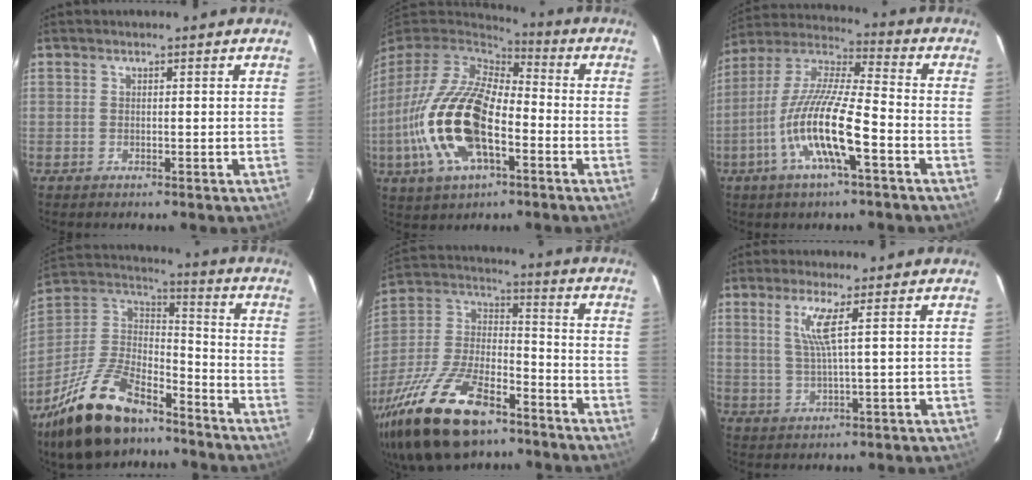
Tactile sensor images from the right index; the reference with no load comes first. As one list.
[{"total": 20.8, "force": [-5.5, 9.9, 17.4], "torque": [-0.373, -0.020, -0.103]}, {"total": 15.5, "force": [-6.1, 2.5, 14.1], "torque": [-0.279, -0.009, -0.125]}, {"total": 23.3, "force": [-16.5, 9.8, 13.2], "torque": [-0.277, -0.002, -0.285]}, {"total": 27.2, "force": [-17.2, 11.8, 17.5], "torque": [-0.369, -0.023, -0.295]}, {"total": 4.7, "force": [1.8, -0.7, 4.3], "torque": [-0.080, -0.004, 0.038]}]